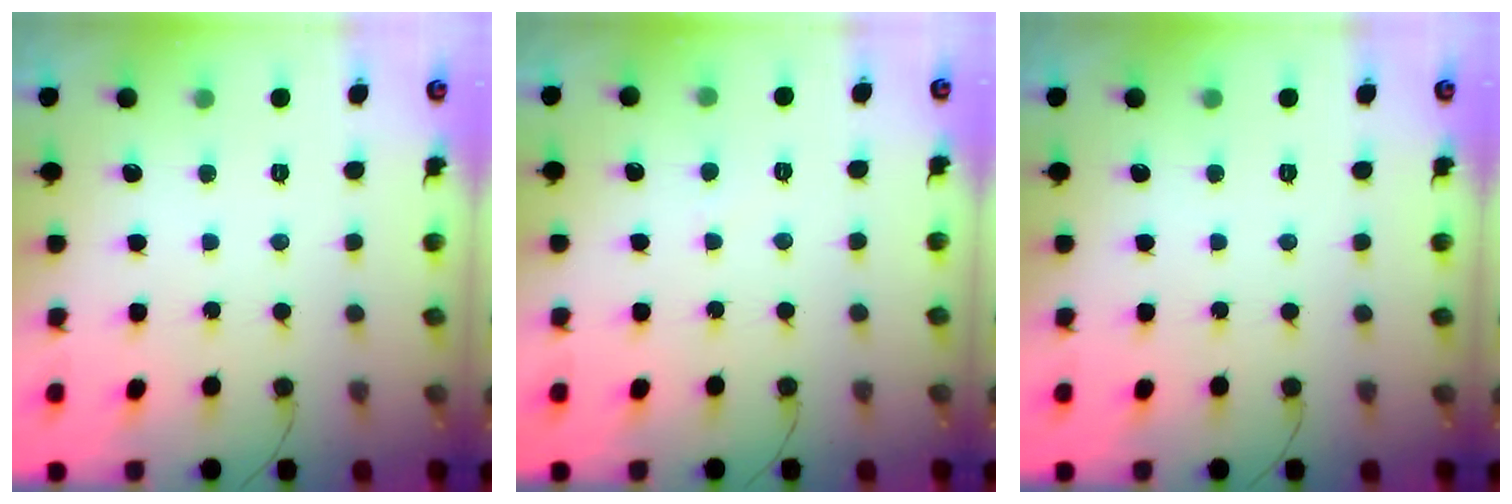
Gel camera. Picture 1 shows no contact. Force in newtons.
{"total": 2.1, "press": 2.1, "slide": 0.2}
{"total": 0.0}